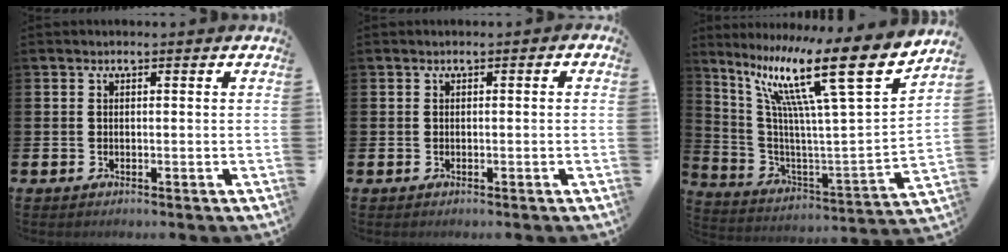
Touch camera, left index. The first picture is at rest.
{"total": 0.0}
{"total": 16.8, "force": [10.2, 2.5, 13.2], "torque": [-0.261, -0.063, 0.153]}